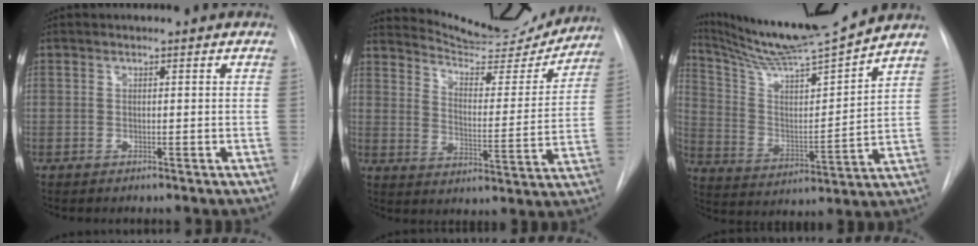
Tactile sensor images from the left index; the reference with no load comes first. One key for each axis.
{"total": 15.3, "fx": 14.9, "fy": 2.0, "fz": 3.2, "tx": -0.044, "ty": -0.046, "tz": 0.198}
{"total": 16.0, "fx": 14.7, "fy": -1.4, "fz": 6.3, "tx": -0.120, "ty": -0.024, "tz": 0.251}